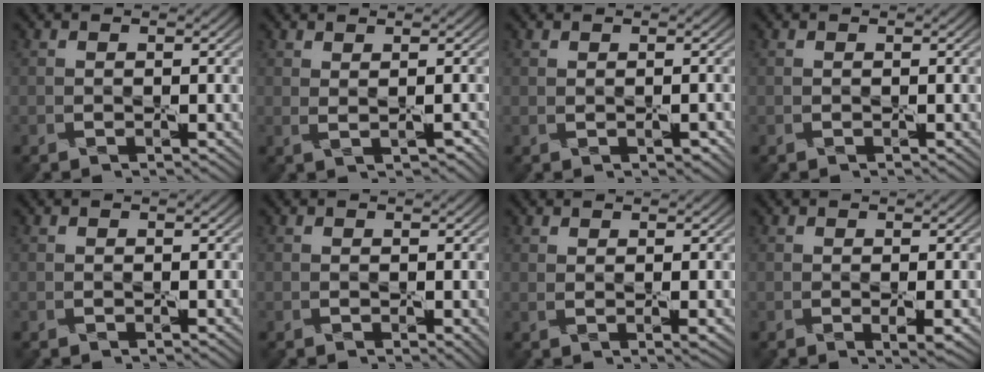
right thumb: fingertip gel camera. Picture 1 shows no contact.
{"total": 1.6, "force": [0.7, 0.3, 1.4], "torque": [-0.030, 0.002, 0.015]}
{"total": 0.9, "force": [0.0, 0.3, 0.9], "torque": [-0.015, -0.001, 0.004]}
{"total": 0.0}
{"total": 0.0}
{"total": 0.7, "force": [0.0, 0.3, 0.6], "torque": [-0.008, -0.004, 0.000]}
{"total": 1.6, "force": [0.7, 0.2, 1.4], "torque": [-0.029, 0.001, 0.014]}
{"total": 1.6, "force": [-0.2, 0.2, 1.6], "torque": [-0.032, -0.005, -0.002]}